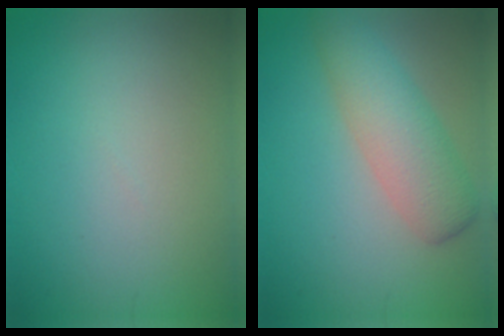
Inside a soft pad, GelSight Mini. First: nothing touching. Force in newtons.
{"total": 4.6, "press": 4.6, "slide": 0.1}